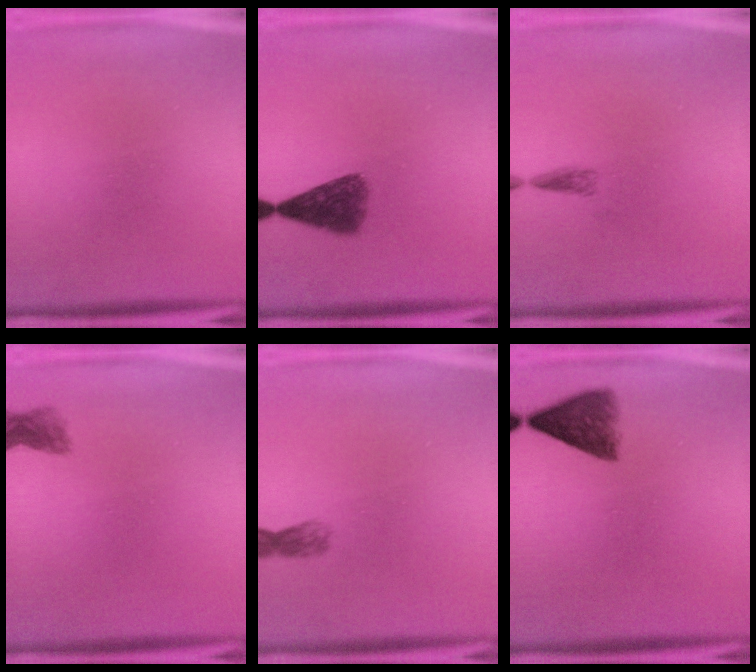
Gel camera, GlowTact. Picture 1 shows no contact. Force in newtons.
{"total": 5.5}
{"total": 1.2}
{"total": 1.7}
{"total": 1.5}
{"total": 5.4}